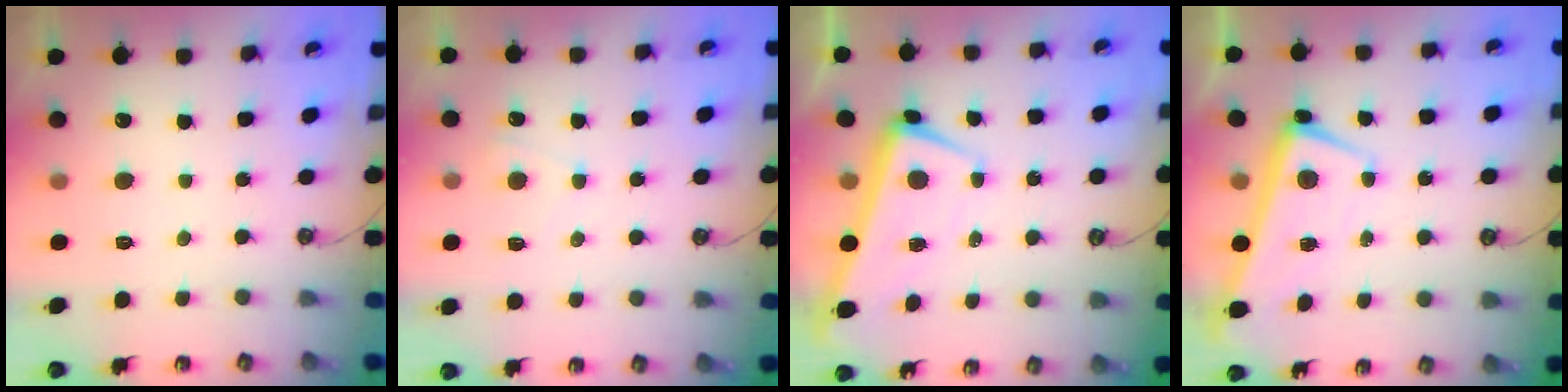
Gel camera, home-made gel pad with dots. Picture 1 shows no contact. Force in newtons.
{"total": 2.4, "press": 2.4, "slide": 0.4}
{"total": 2.0, "press": 1.9, "slide": 0.6}
{"total": 1.2, "press": 0.9, "slide": 0.9}